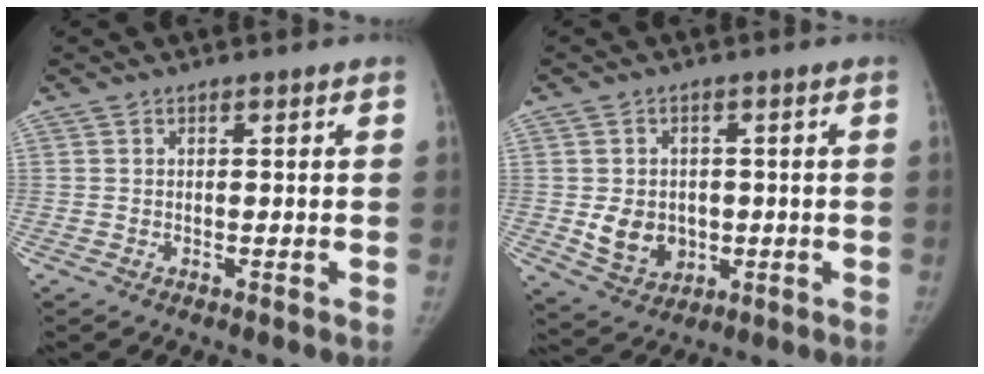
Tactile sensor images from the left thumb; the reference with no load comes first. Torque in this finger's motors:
{"motor_torque": [0.76, 0.78, 0.47, -0.09, 0.14]}